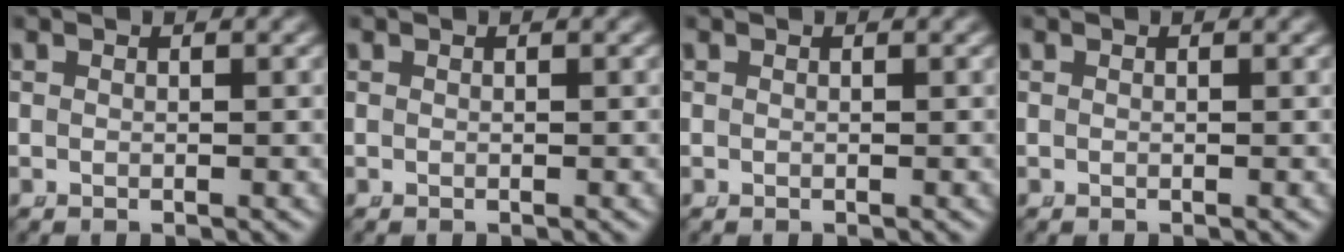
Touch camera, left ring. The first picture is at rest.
{"total": 0.0}
{"total": 0.0}
{"total": 0.0}